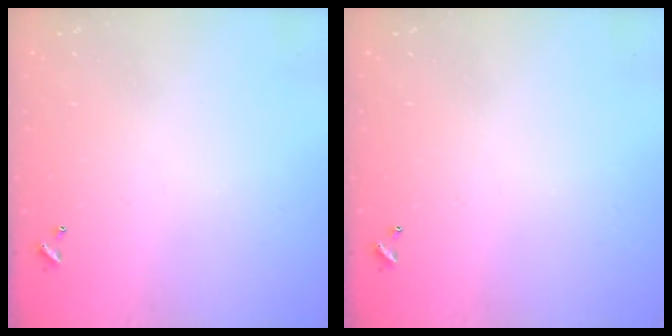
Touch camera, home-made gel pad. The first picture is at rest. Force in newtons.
{"total": 0.0}